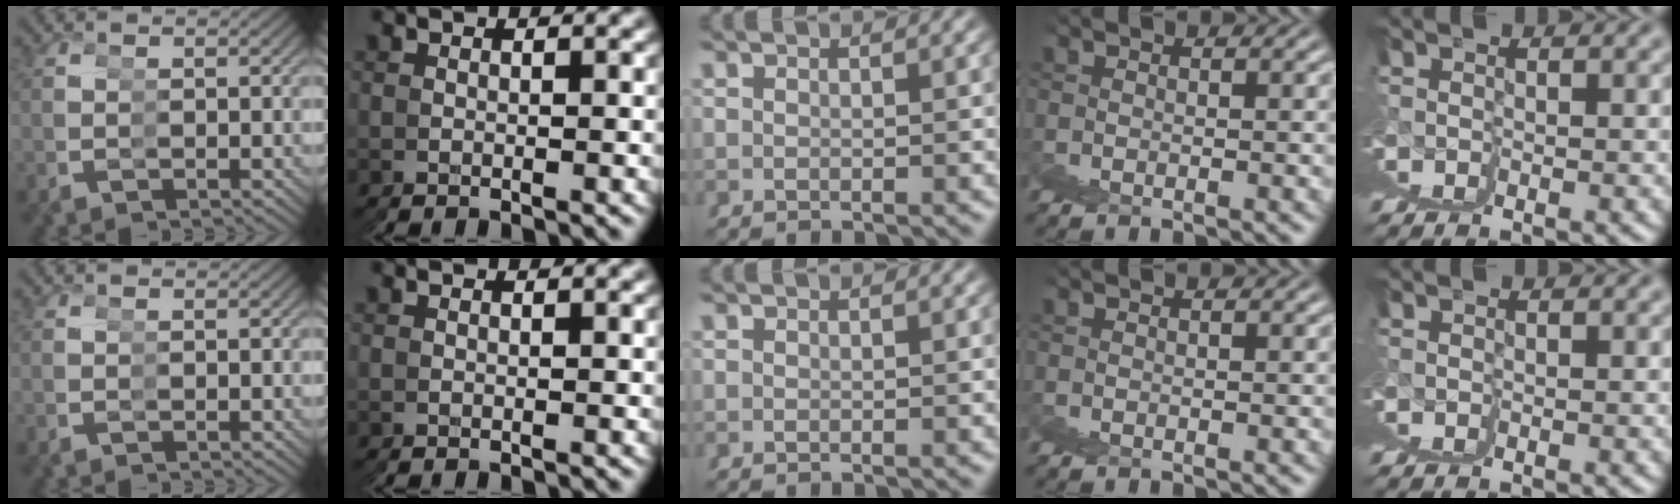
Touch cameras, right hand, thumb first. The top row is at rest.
{}